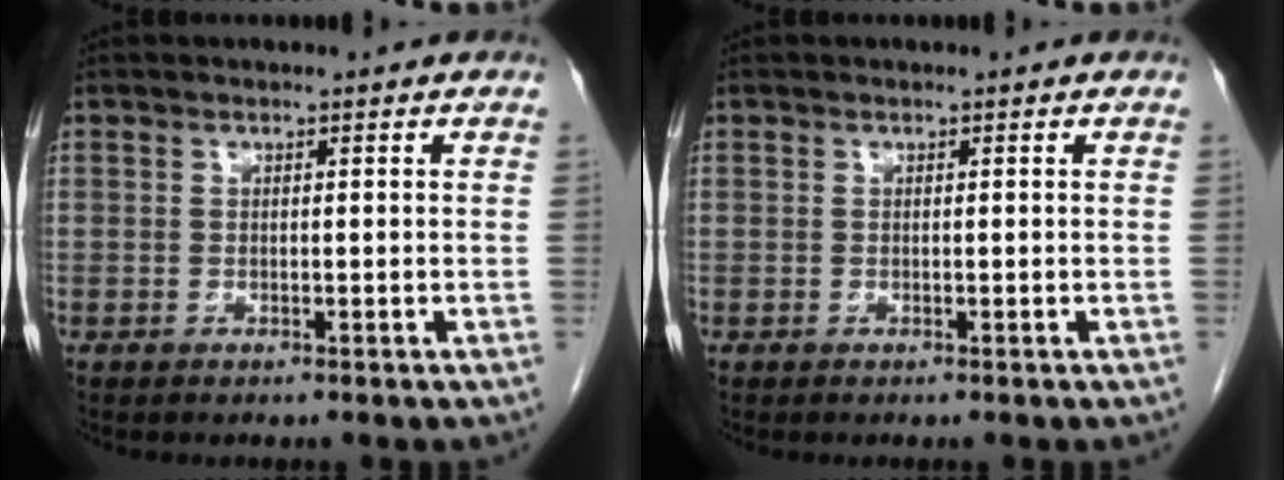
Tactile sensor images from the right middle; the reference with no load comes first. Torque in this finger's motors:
{"motor_torque": [-0.02, 0.13, -0.03, -0.01]}